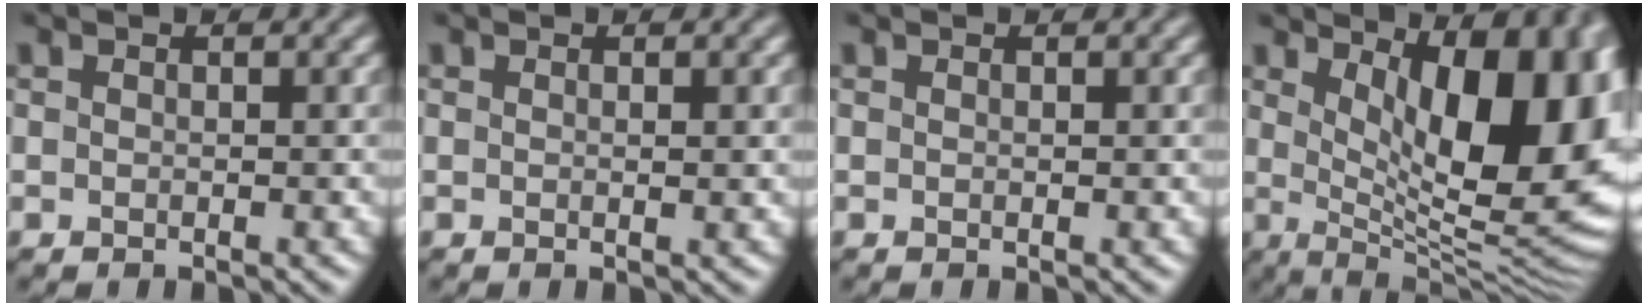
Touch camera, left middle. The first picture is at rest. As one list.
[{"total": 1.0, "force": [0.2, 0.2, 1.0], "torque": [-0.009, 0.002, 0.000]}, {"total": 0.0}, {"total": 15.0, "force": [3.4, 5.9, 13.3], "torque": [-0.146, 0.002, 0.050]}]